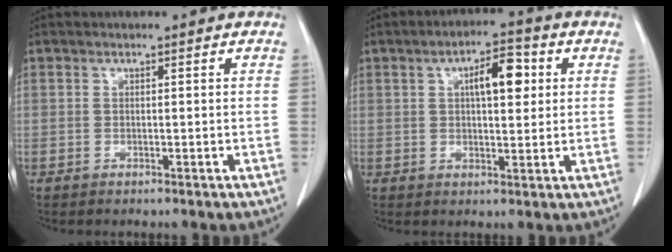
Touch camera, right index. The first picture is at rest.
{"total": 7.0, "force": [2.0, 2.4, 6.2], "torque": [-0.098, 0.014, 0.031]}